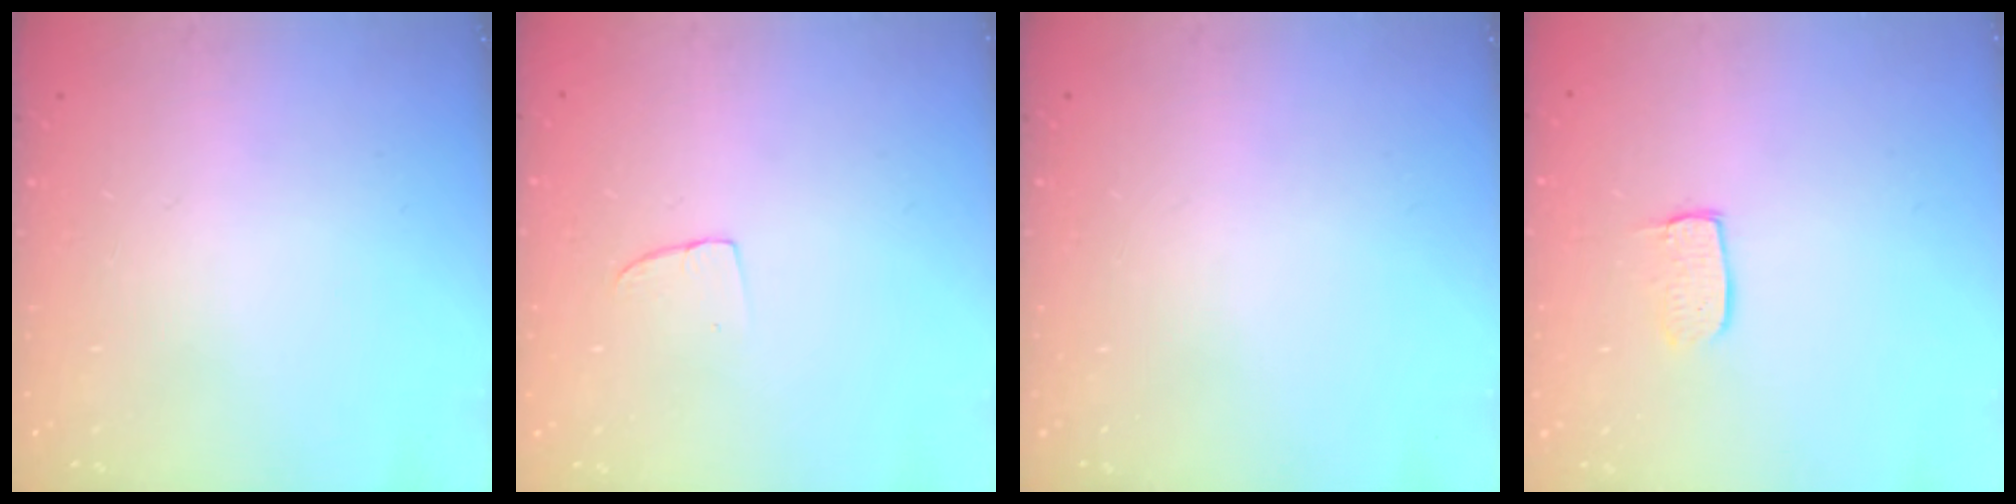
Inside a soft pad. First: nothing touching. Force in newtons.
{"total": 2.9, "press": 2.9, "slide": 0.2}
{"total": 0.0}
{"total": 6.2, "press": 6.2, "slide": 0.4}